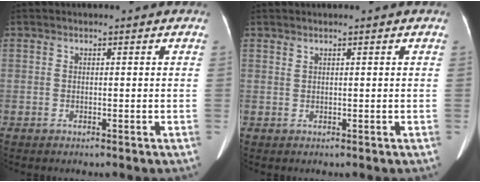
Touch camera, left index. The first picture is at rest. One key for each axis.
{"total": 0.8, "fx": 0.7, "fy": -0.2, "fz": 0.3, "tx": -0.014, "ty": 0.002, "tz": 0.017}